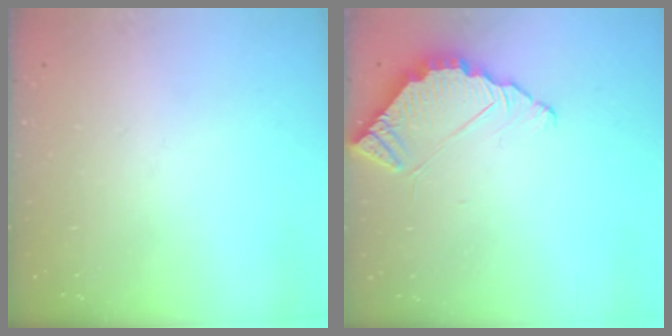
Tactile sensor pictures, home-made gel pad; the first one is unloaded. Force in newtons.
{"total": 4.4, "press": 4.4, "slide": 0.3}